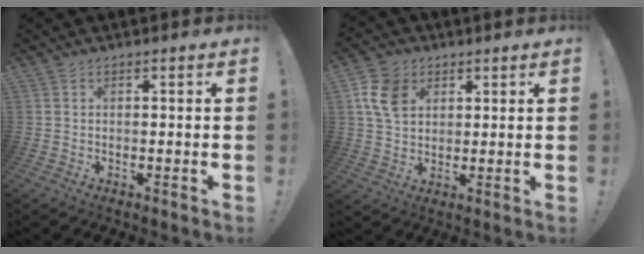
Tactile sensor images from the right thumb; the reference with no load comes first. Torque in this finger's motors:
{"motor_torque": [0.07, 0.09, 0.12, 0.15, 0.03]}